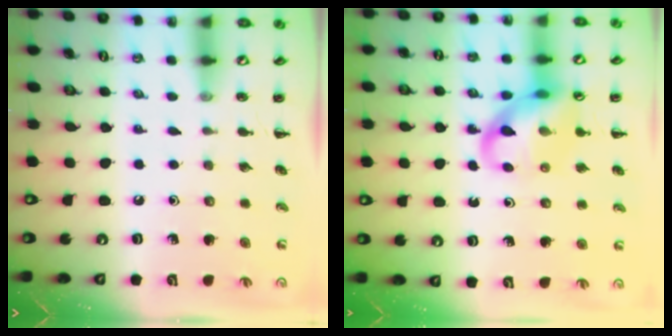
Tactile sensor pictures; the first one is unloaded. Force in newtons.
{"total": 13.3, "press": 13.1, "slide": 2.1}